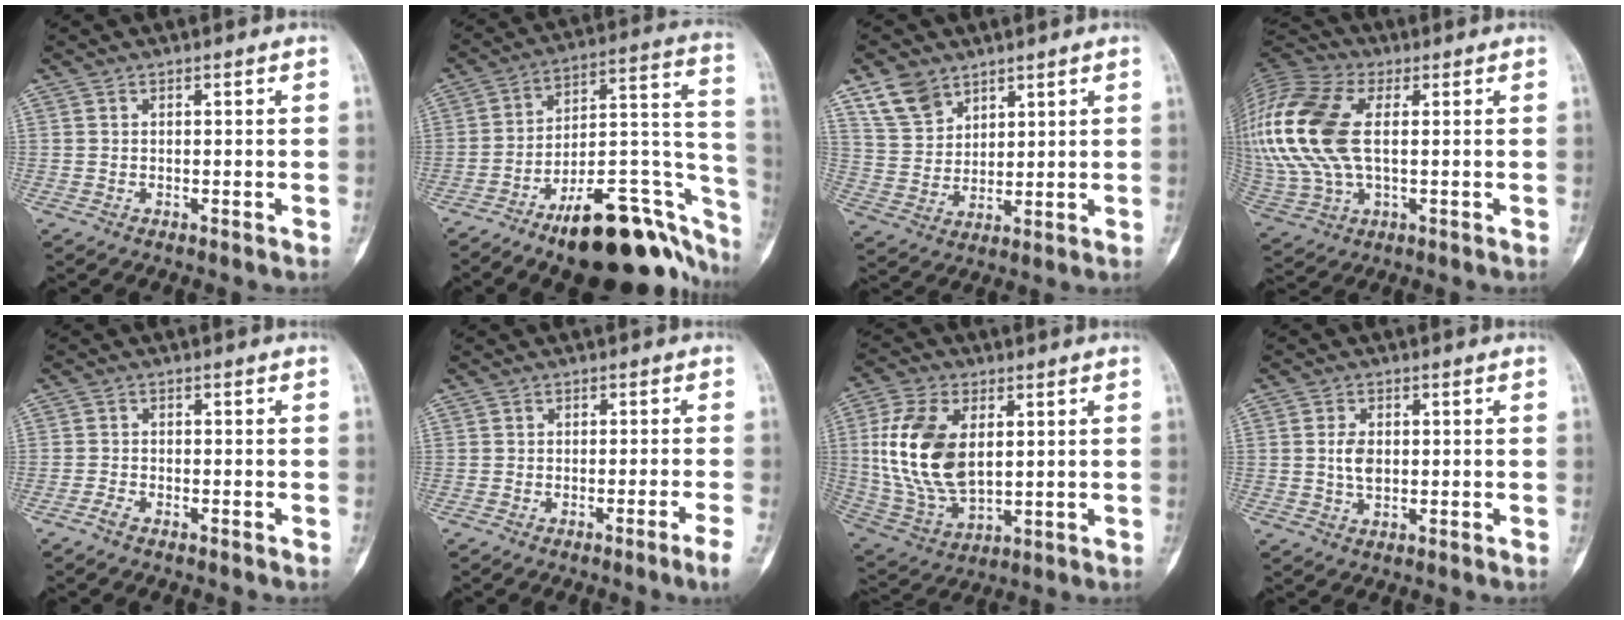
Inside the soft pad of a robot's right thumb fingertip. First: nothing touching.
{"total": 27.2, "force": [-14.6, 10.5, 20.4], "torque": [-0.184, 0.108, -0.213]}
{"total": 8.0, "force": [5.5, 5.1, 2.8], "torque": [-0.037, -0.022, 0.117]}
{"total": 22.5, "force": [3.1, 12.5, 18.5], "torque": [-0.451, 0.010, 0.055]}
{"total": 1.7, "force": [-1.4, 0.6, 0.8], "torque": [-0.023, 0.004, -0.029]}
{"total": 3.4, "force": [-1.9, -0.8, 2.7], "torque": [-0.052, 0.004, -0.030]}
{"total": 17.0, "force": [2.8, 9.9, 13.5], "torque": [-0.266, -0.011, 0.061]}
{"total": 3.8, "force": [0.1, 2.3, 2.9], "torque": [-0.050, 0.000, 0.003]}